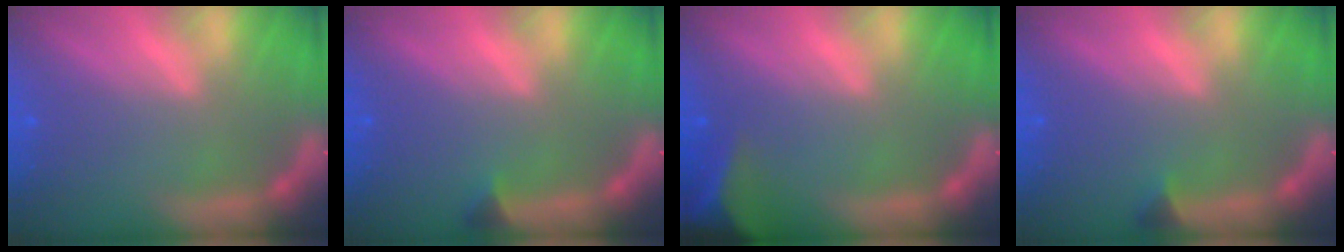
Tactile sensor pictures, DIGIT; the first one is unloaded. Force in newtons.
{"total": 0.9}
{"total": 8.9}
{"total": 0.9}